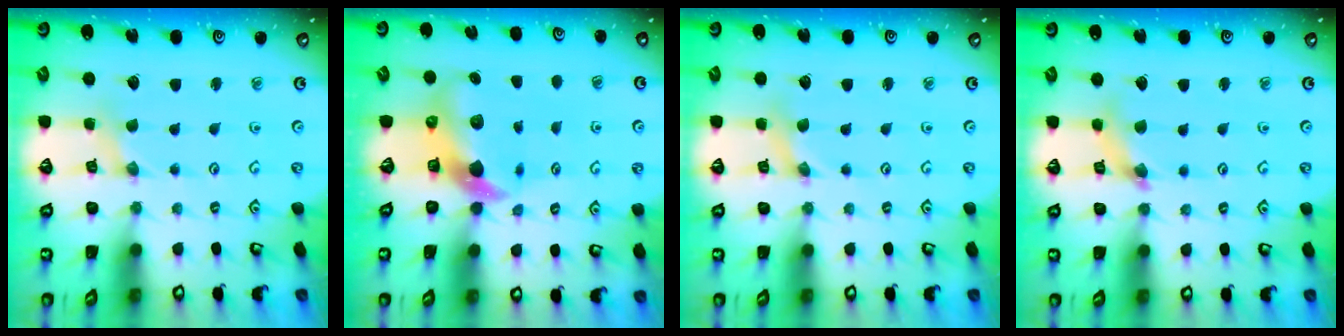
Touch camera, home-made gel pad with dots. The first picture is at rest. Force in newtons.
{"total": 8.0, "press": 8.0, "slide": 1.1}
{"total": 0.8, "press": 0.8, "slide": 0.2}
{"total": 4.9, "press": 4.9, "slide": 0.6}